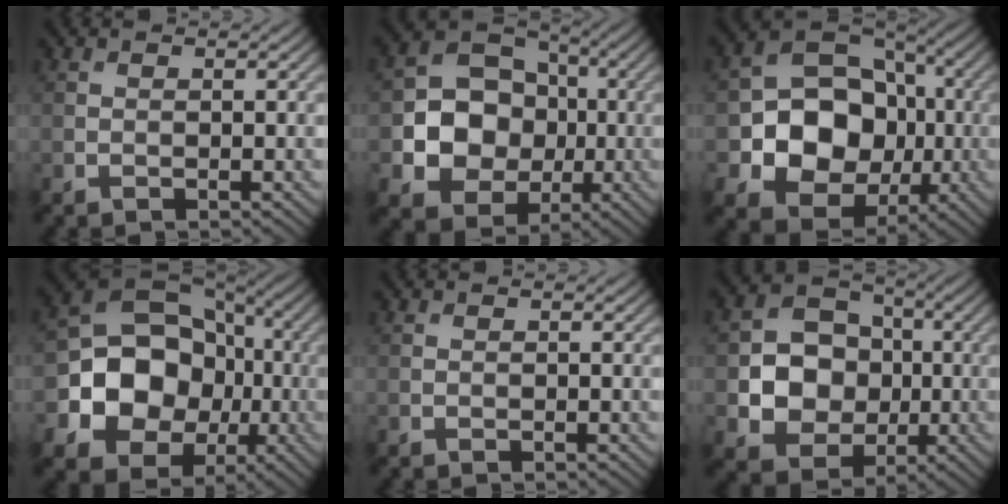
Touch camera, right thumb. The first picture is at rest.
{"total": 10.8, "force": [-1.3, 9.1, 5.7], "torque": [-0.115, -0.007, -0.042]}
{"total": 13.6, "force": [-2.3, 11.2, 7.4], "torque": [-0.146, -0.013, -0.064]}
{"total": 15.1, "force": [-2.8, 12.8, 7.6], "torque": [-0.148, -0.023, -0.072]}
{"total": 0.0}
{"total": 9.8, "force": [-0.7, 8.4, 5.1], "torque": [-0.108, -0.004, -0.030]}